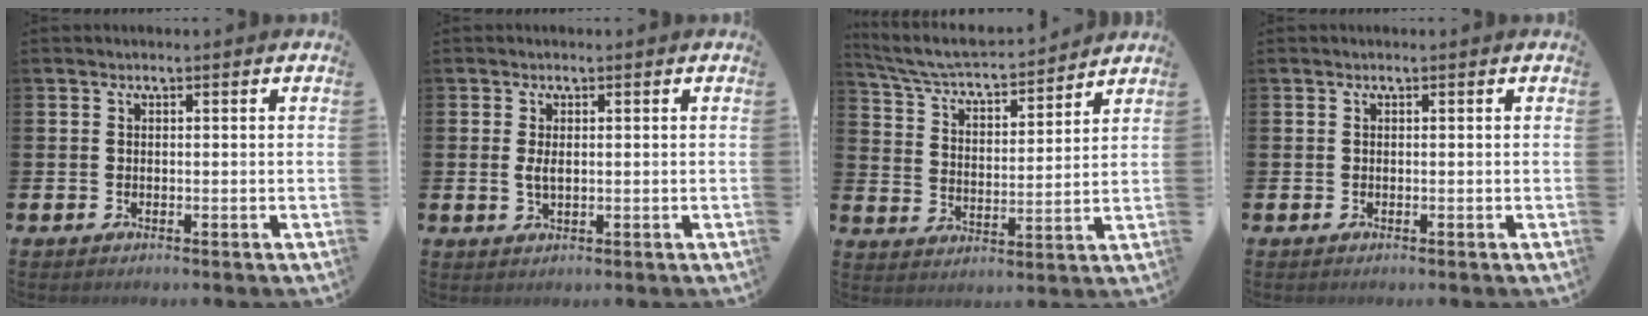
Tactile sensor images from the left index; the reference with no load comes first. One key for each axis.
{"total": 1.7, "fx": 0.2, "fy": 0.8, "fz": 1.5, "tx": -0.030, "ty": 0.003, "tz": 0.002}
{"total": 6.1, "fx": 5.7, "fy": 1.1, "fz": 1.9, "tx": -0.069, "ty": -0.047, "tz": 0.094}
{"total": 0.0}